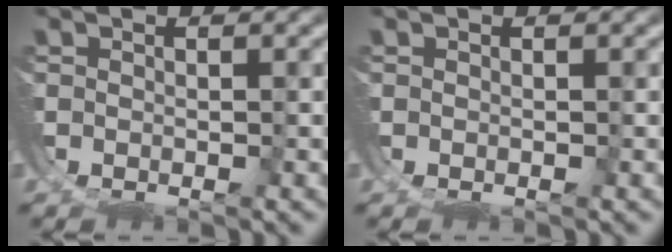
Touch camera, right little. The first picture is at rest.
{"total": 0.0}